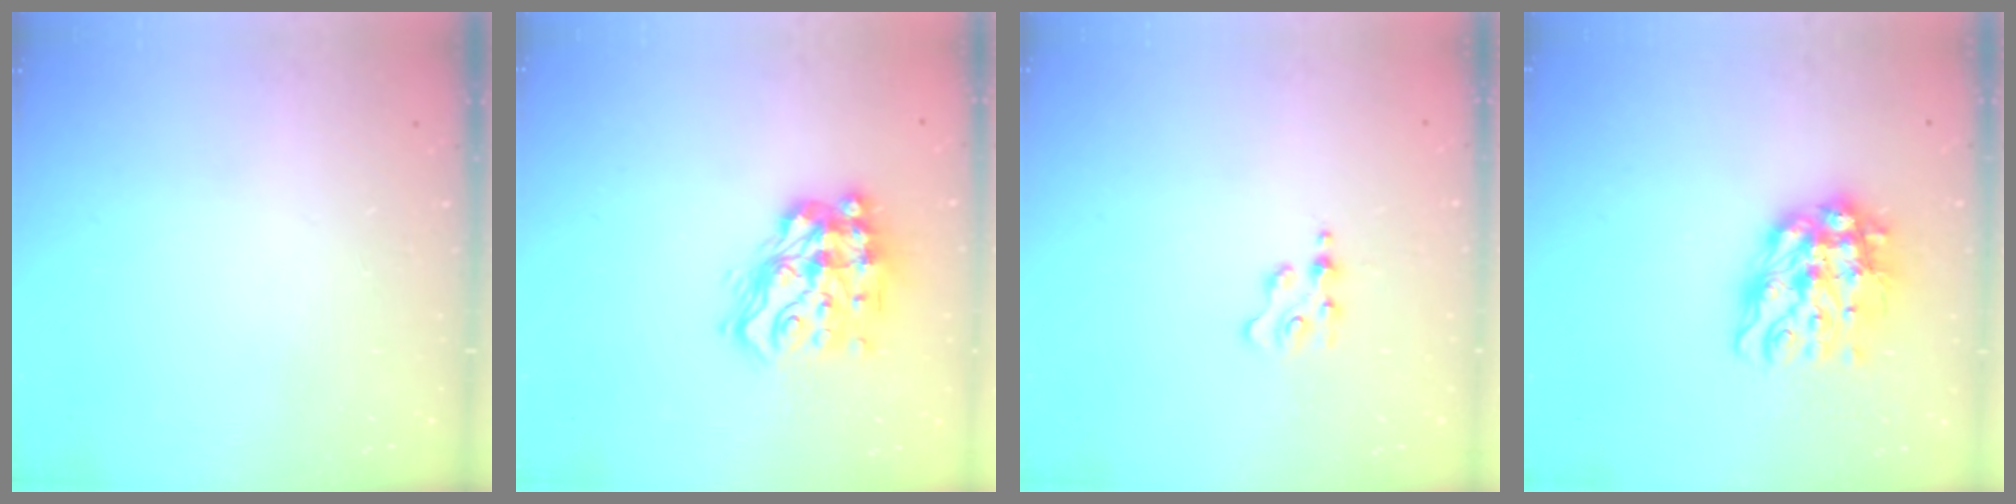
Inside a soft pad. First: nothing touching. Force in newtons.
{"total": 16.0, "press": 15.9, "slide": 1.8}
{"total": 1.8, "press": 1.8, "slide": 0.3}
{"total": 13.0, "press": 12.9, "slide": 1.5}